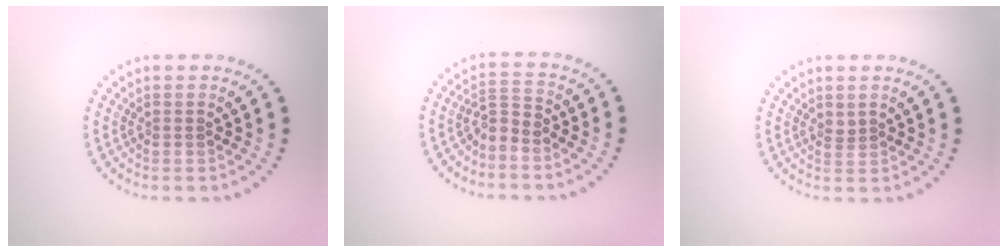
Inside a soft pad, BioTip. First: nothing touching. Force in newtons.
{"total": 2.1, "press": 1.4, "slide": 1.6}
{"total": 0.9, "press": 0.6, "slide": 0.7}